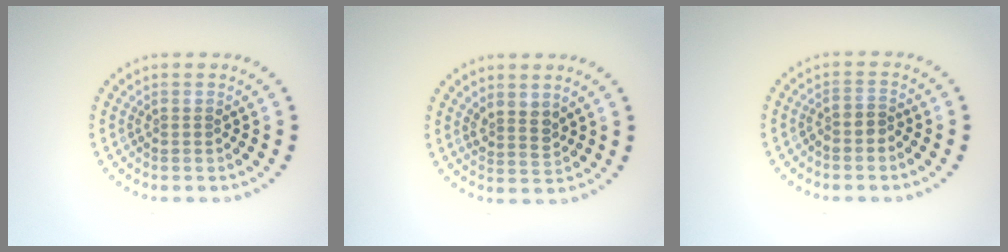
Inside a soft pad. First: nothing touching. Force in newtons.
{"total": 2.0, "press": 1.6, "slide": 1.1}
{"total": 1.3, "press": 1.0, "slide": 0.9}